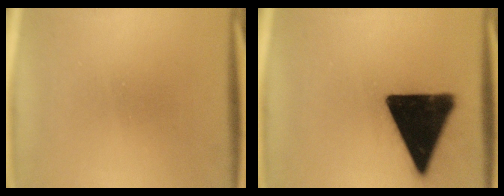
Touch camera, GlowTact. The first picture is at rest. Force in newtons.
{"total": 19.7}